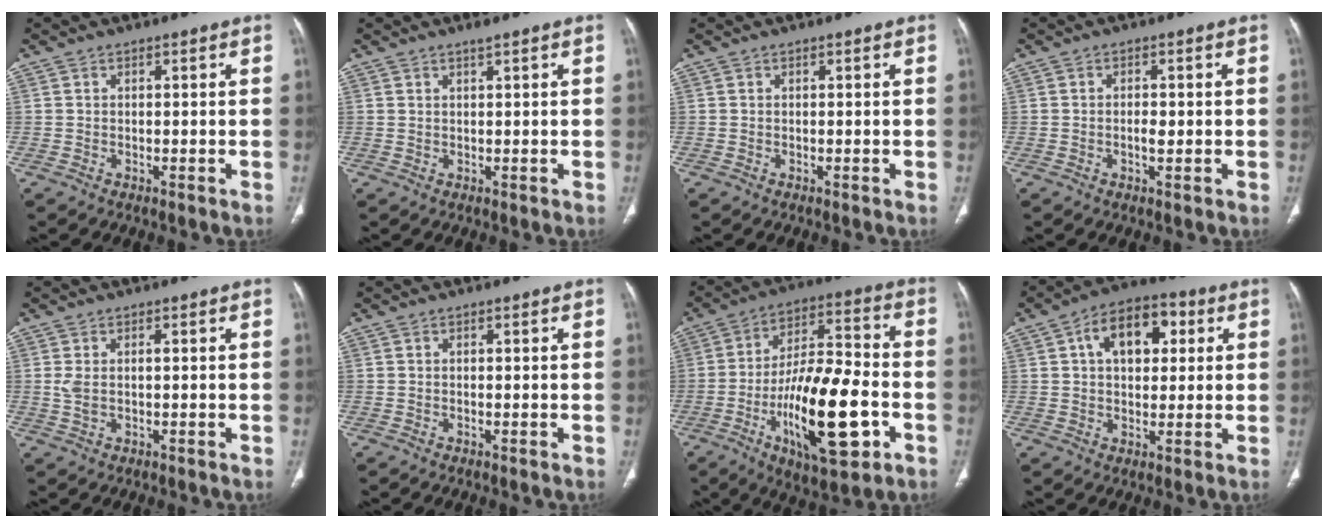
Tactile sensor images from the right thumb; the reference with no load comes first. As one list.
[{"total": 1.0, "force": [0.8, 0.0, 0.6], "torque": [-0.004, -0.001, 0.017]}, {"total": 0.0}, {"total": 2.0, "force": [-0.3, 0.9, 1.7], "torque": [-0.030, 0.001, -0.006]}, {"total": 2.6, "force": [0.2, 1.2, 2.3], "torque": [-0.059, 0.009, 0.006]}, {"total": 0.0}, {"total": 21.8, "force": [-6.2, 8.0, 19.3], "torque": [-0.323, 0.023, -0.092]}, {"total": 11.9, "force": [3.4, 7.5, 8.6], "torque": [-0.101, 0.018, 0.047]}]